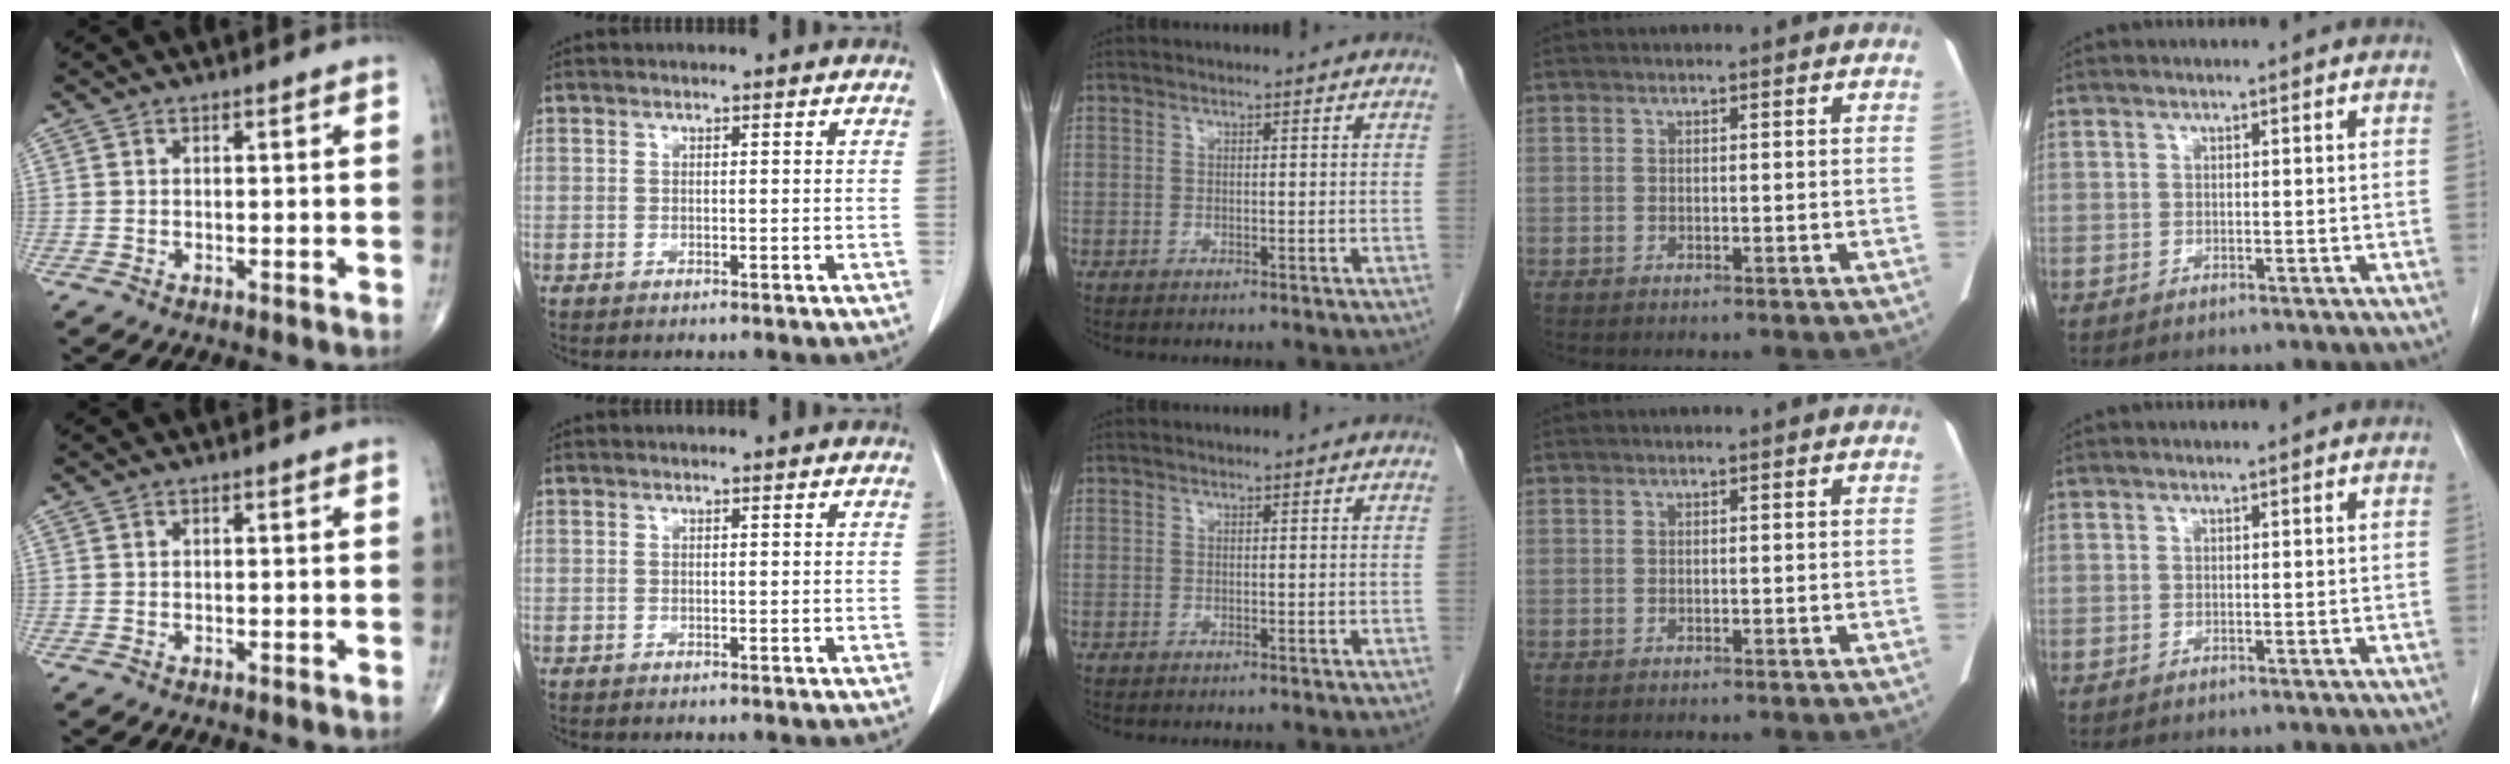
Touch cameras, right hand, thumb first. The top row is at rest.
{}